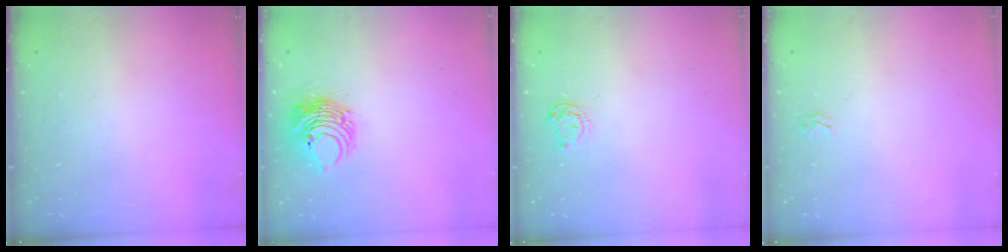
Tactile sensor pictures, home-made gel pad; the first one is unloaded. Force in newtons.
{"total": 9.2, "press": 9.2, "slide": 0.6}
{"total": 5.2, "press": 5.2, "slide": 0.6}
{"total": 1.6, "press": 1.6, "slide": 0.2}